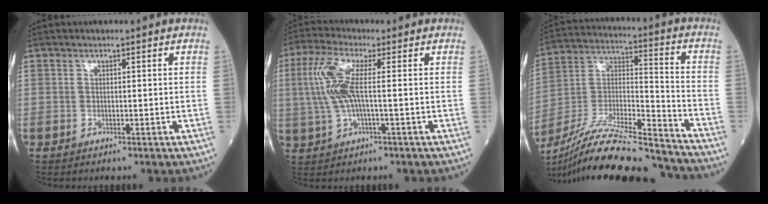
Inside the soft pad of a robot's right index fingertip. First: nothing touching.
{"total": 7.6, "force": [0.6, 1.6, 7.4], "torque": [-0.179, 0.014, 0.010]}
{"total": 25.0, "force": [-22.2, 1.7, 11.4], "torque": [-0.218, -0.020, -0.374]}